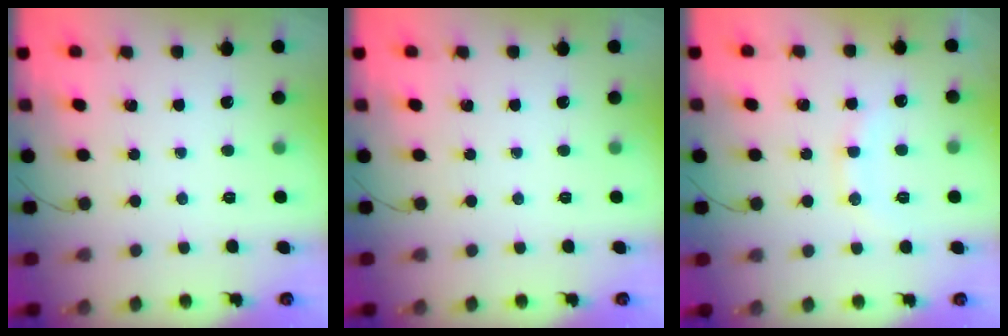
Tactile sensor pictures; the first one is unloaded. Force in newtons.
{"total": 0.0}
{"total": 10.3, "press": 10.3, "slide": 0.9}